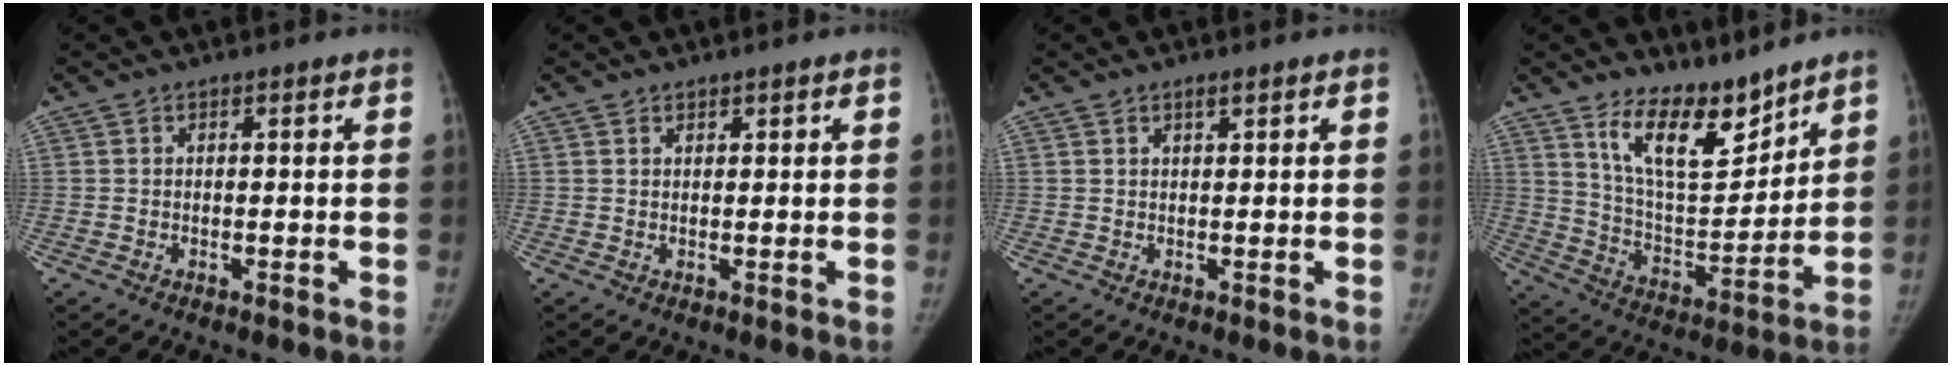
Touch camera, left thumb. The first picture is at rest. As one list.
[{"total": 0.6, "force": [0.6, 0.2, 0.1], "torque": [0.003, -0.005, 0.008]}, {"total": 1.0, "force": [0.7, 0.1, 0.7], "torque": [-0.009, -0.003, 0.013]}, {"total": 13.5, "force": [10.3, 4.9, 7.2], "torque": [-0.088, -0.083, 0.193]}]